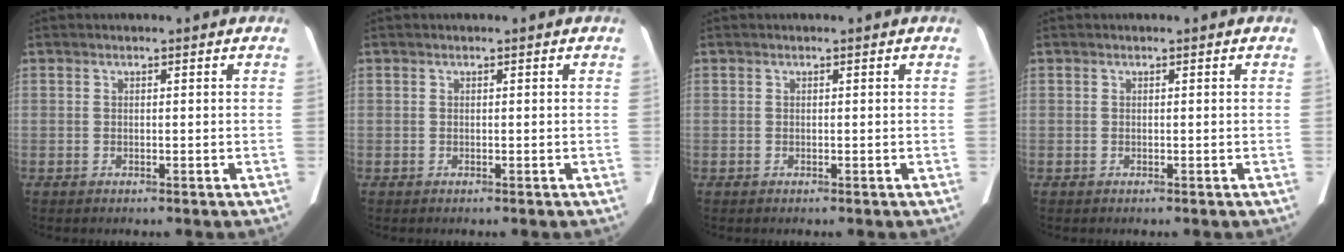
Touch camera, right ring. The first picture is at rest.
{"total": 0.0}
{"total": 0.0}
{"total": 0.0}